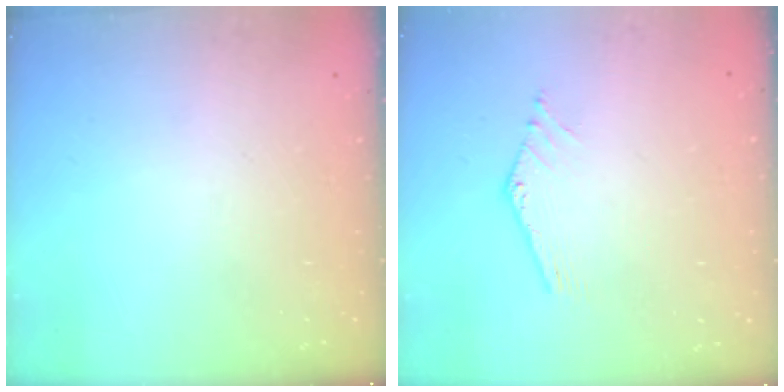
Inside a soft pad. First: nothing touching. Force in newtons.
{"total": 1.6, "press": 1.6, "slide": 0.0}